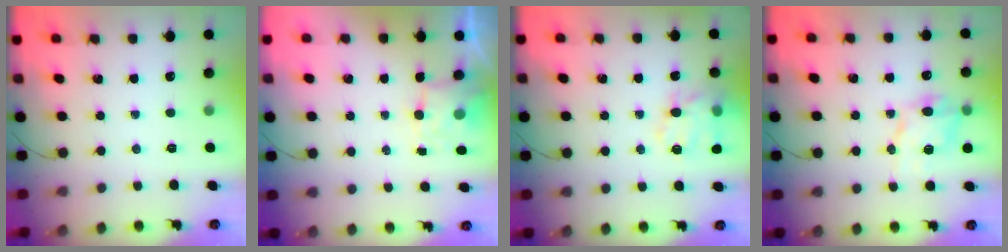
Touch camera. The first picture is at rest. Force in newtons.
{"total": 3.7, "press": 3.6, "slide": 0.9}
{"total": 16.2, "press": 16.1, "slide": 2.5}
{"total": 9.2, "press": 9.2, "slide": 0.6}